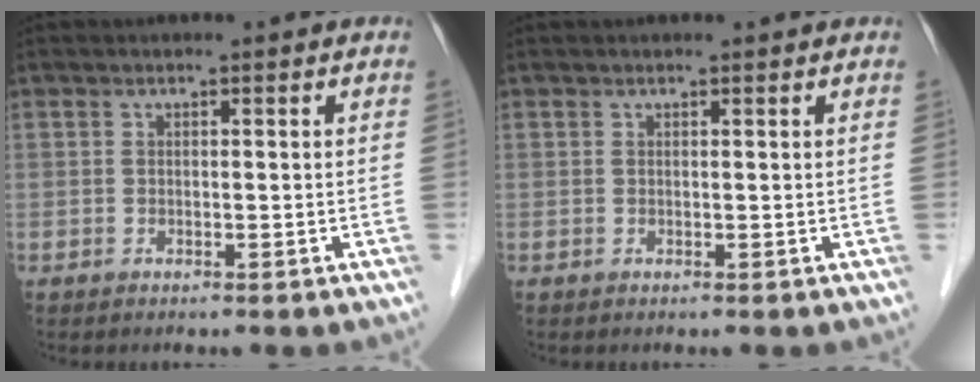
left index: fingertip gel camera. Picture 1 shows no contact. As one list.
[{"total": 2.2, "force": [2.0, 0.1, 0.8], "torque": [-0.010, 0.022, 0.025]}]